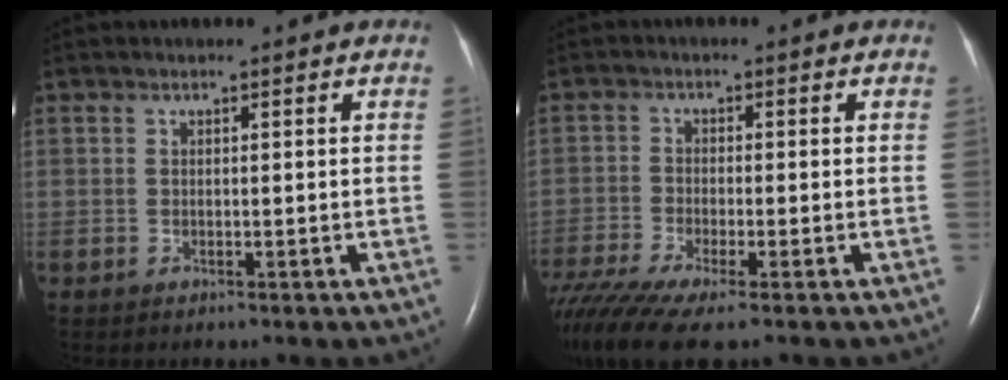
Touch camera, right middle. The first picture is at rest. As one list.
[{"total": 10.0, "force": [-7.6, 1.0, 6.3], "torque": [-0.121, -0.020, -0.135]}]